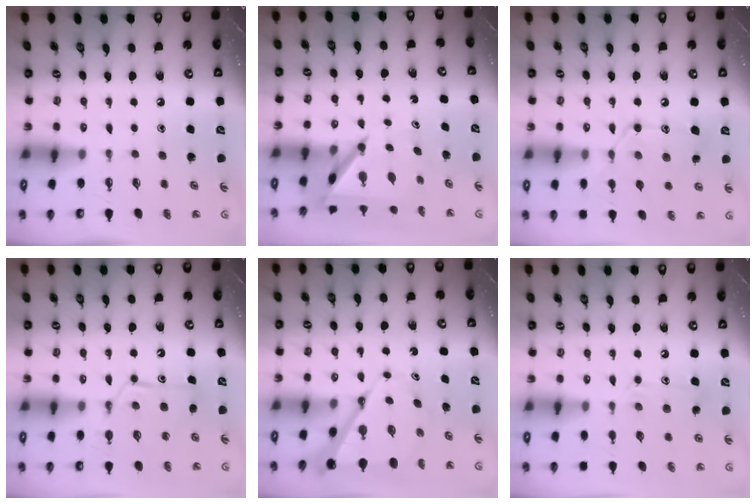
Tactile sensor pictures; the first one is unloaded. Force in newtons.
{"total": 5.8, "press": 5.8, "slide": 0.5}
{"total": 13.8, "press": 13.7, "slide": 1.0}
{"total": 12.8, "press": 12.7, "slide": 1.1}
{"total": 7.8, "press": 7.8, "slide": 0.7}
{"total": 10.8, "press": 10.8, "slide": 0.8}